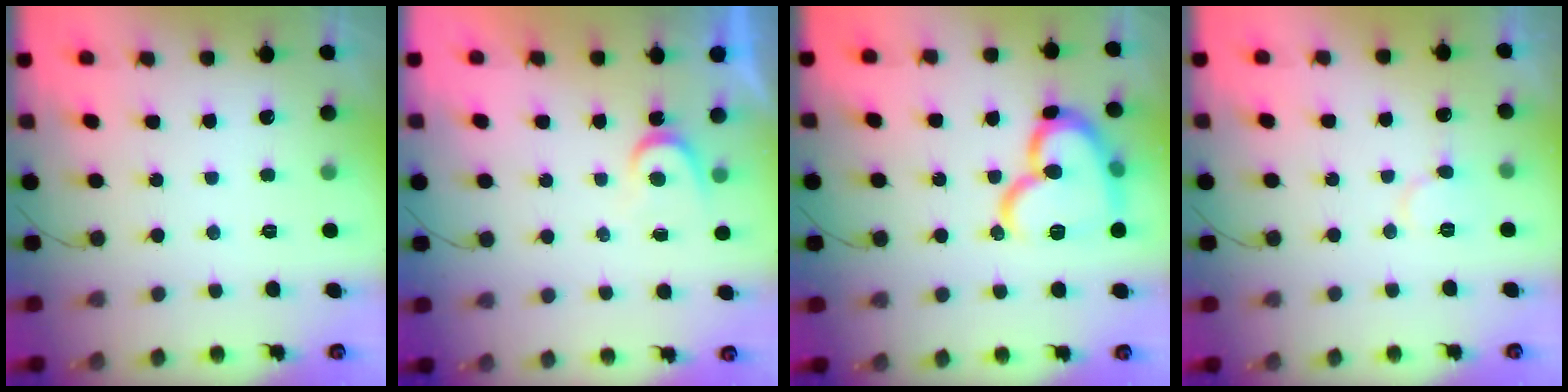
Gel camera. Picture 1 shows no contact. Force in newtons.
{"total": 3.8, "press": 3.8, "slide": 0.5}
{"total": 18.4, "press": 18.3, "slide": 2.4}
{"total": 6.0, "press": 6.0, "slide": 0.4}